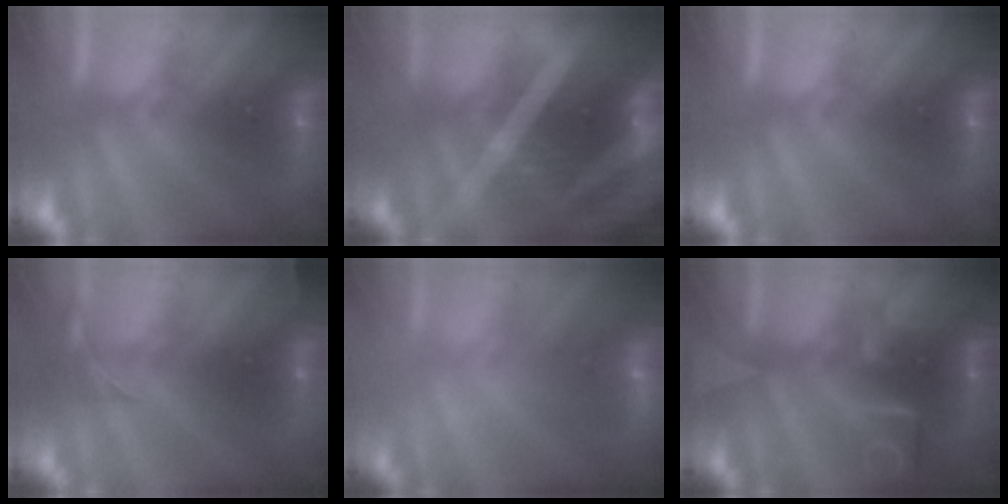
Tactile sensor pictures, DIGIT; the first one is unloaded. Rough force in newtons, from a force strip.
{"total": 9.1}
{"total": 0.0}
{"total": 2.9}
{"total": 2.2}
{"total": 2.2}